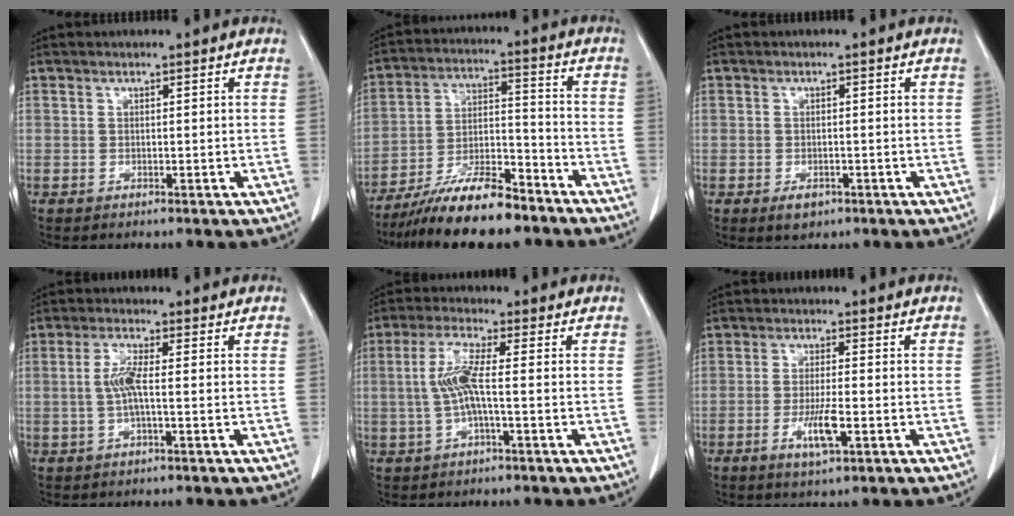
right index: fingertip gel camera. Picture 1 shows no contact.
{"total": 12.6, "force": [-10.2, 2.5, 7.0], "torque": [-0.123, -0.001, -0.182]}
{"total": 2.6, "force": [-1.3, 1.9, 1.3], "torque": [-0.015, 0.000, -0.009]}
{"total": 3.9, "force": [-0.2, 0.5, 3.8], "torque": [-0.085, 0.003, -0.005]}
{"total": 6.0, "force": [-0.2, 0.5, 6.0], "torque": [-0.130, 0.008, -0.008]}
{"total": 5.1, "force": [-1.9, 0.6, 4.7], "torque": [-0.092, -0.008, -0.032]}